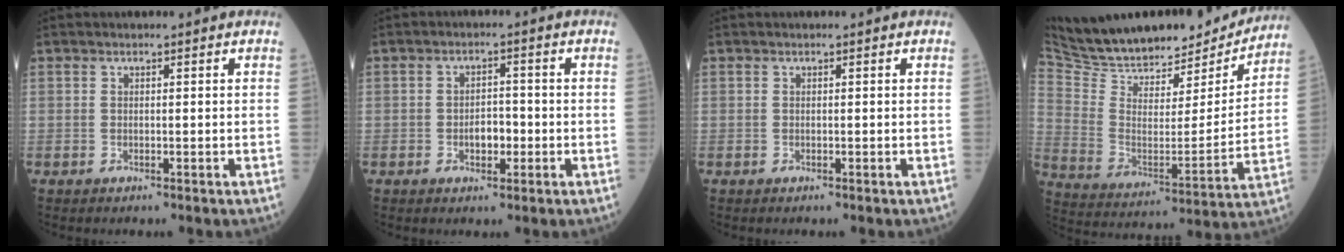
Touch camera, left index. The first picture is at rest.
{"total": 3.2, "force": [-1.1, 1.7, 2.4], "torque": [-0.032, 0.003, -0.016]}
{"total": 0.0}
{"total": 23.3, "force": [21.3, 7.1, 6.4], "torque": [-0.114, -0.021, 0.323]}